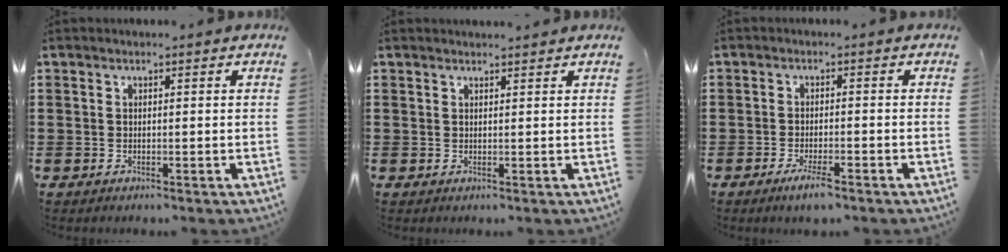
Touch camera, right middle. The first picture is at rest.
{"total": 0.9, "force": [0.9, -0.1, 0.1], "torque": [0.005, -0.005, 0.015]}
{"total": 3.3, "force": [-2.1, 0.5, 2.5], "torque": [-0.044, -0.003, -0.037]}